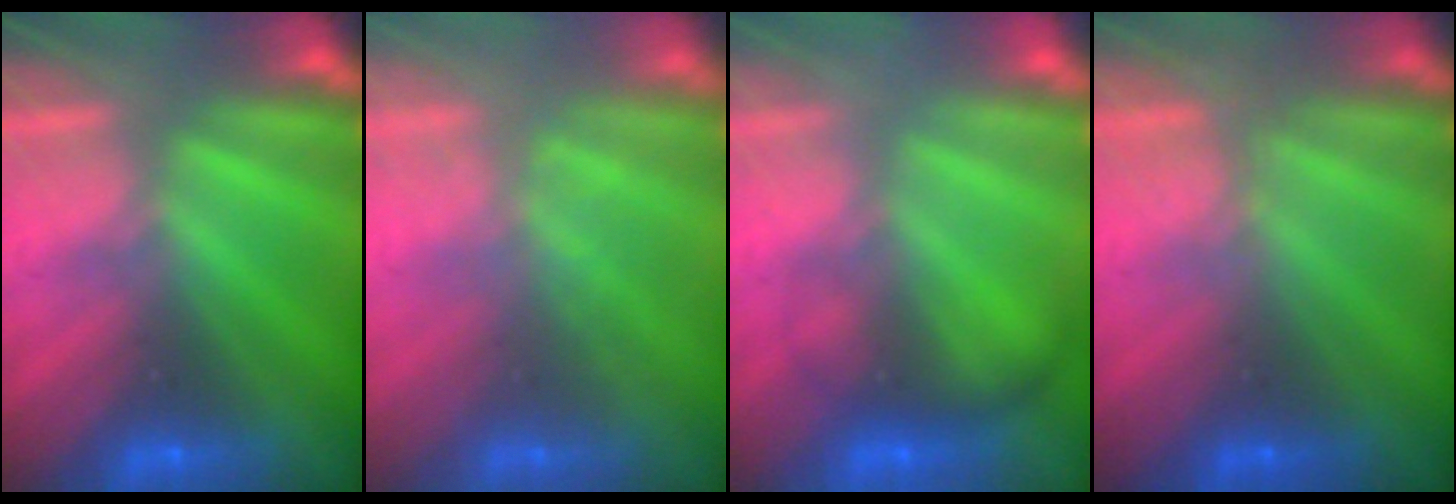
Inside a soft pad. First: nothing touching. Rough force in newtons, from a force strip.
{"total": 1.7}
{"total": 2.1}
{"total": 1.2}